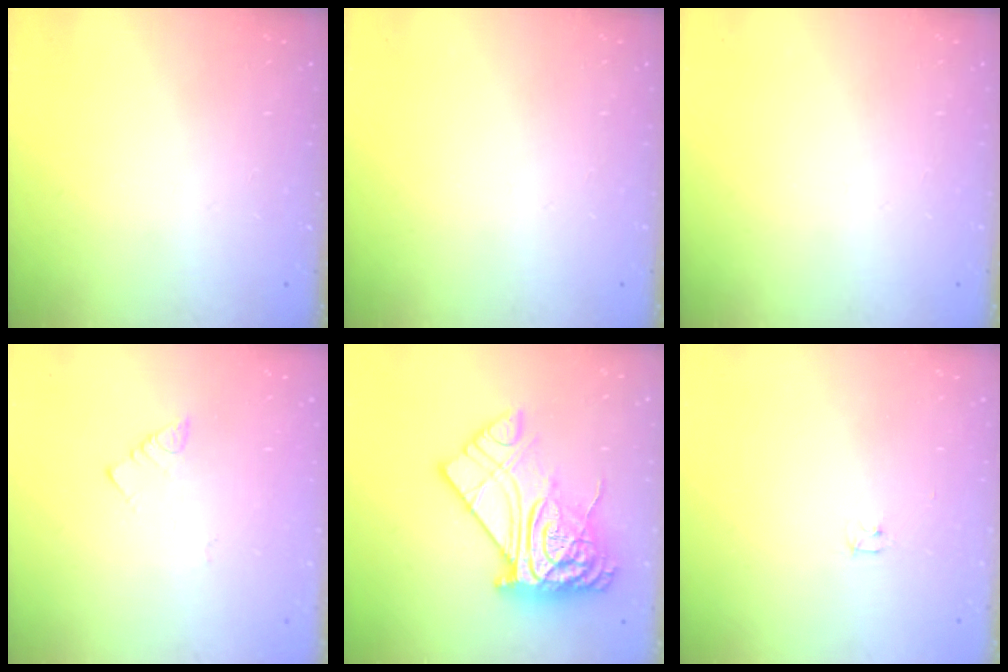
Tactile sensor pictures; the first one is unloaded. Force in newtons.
{"total": 0.0}
{"total": 0.0}
{"total": 2.7, "press": 2.6, "slide": 0.5}
{"total": 22.9, "press": 22.8, "slide": 2.0}
{"total": 2.4, "press": 2.3, "slide": 0.4}